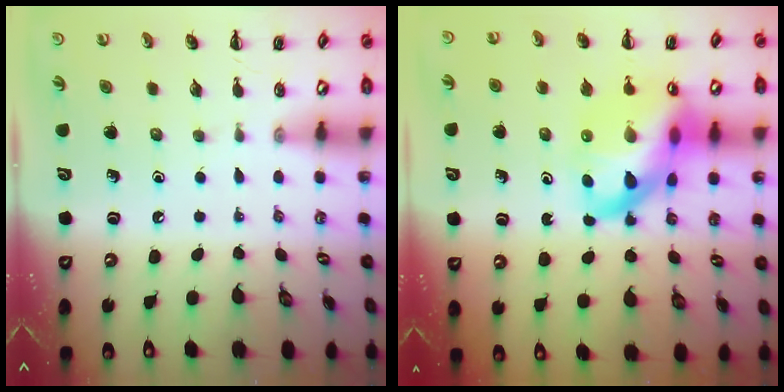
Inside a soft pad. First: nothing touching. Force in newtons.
{"total": 18.4, "press": 18.0, "slide": 3.8}